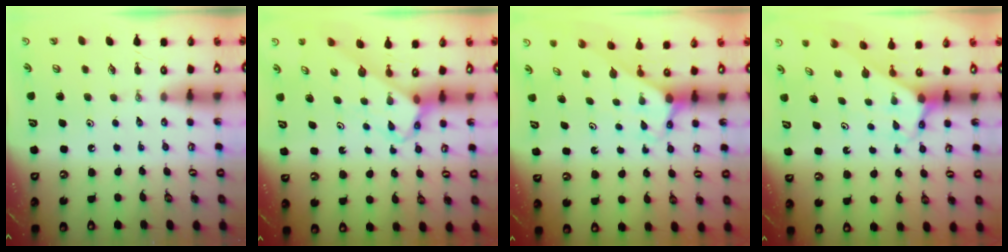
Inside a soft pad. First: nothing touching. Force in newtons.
{"total": 3.6, "press": 3.6, "slide": 0.3}
{"total": 2.6, "press": 2.6, "slide": 0.2}
{"total": 2.9, "press": 2.9, "slide": 0.2}